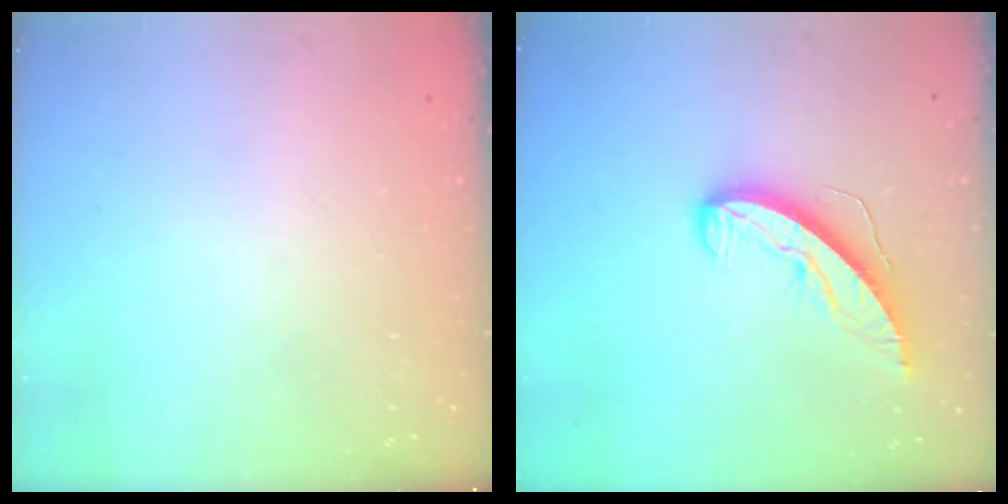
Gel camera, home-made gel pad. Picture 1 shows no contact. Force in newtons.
{"total": 8.7, "press": 8.7, "slide": 0.7}